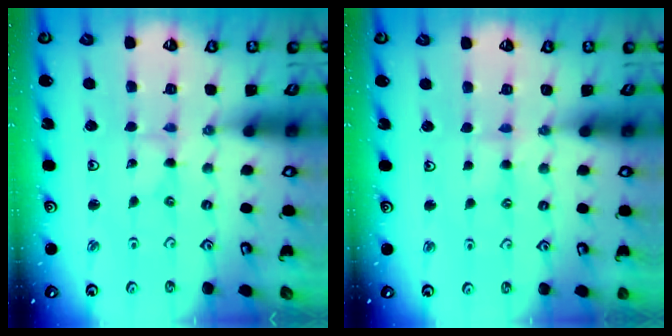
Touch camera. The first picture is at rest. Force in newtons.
{"total": 4.6, "press": 4.6, "slide": 0.4}